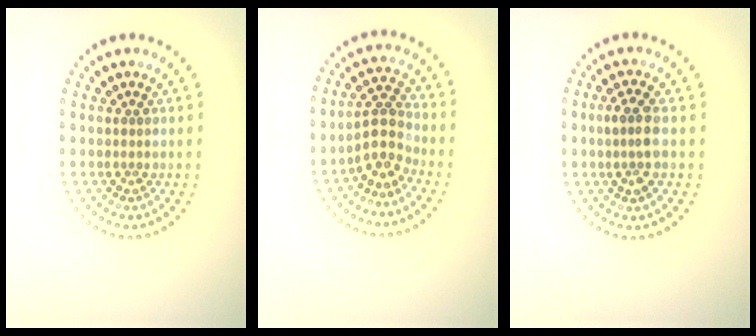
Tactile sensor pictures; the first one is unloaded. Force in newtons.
{"total": 3.0, "press": 2.6, "slide": 1.6}
{"total": 2.5, "press": 2.3, "slide": 0.9}